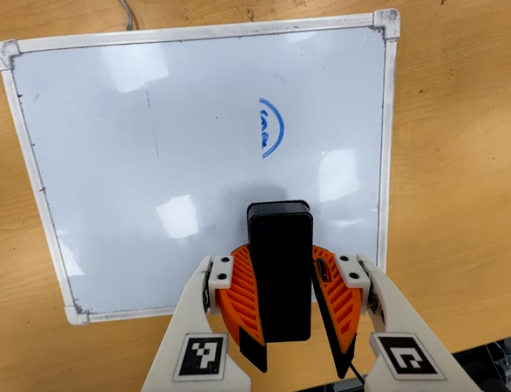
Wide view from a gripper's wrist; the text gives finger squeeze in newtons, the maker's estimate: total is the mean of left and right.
{"total": 10.2, "left": 9.9, "right": 10.5}